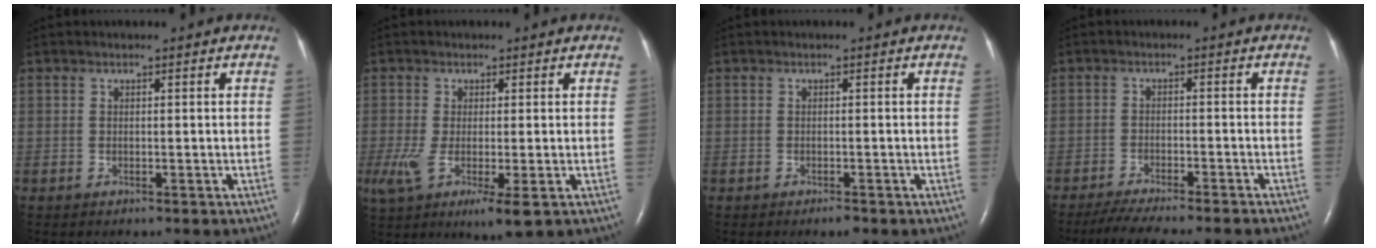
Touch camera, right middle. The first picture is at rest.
{"total": 8.2, "force": [-2.8, 1.7, 7.5], "torque": [-0.138, -0.025, -0.045]}
{"total": 0.9, "force": [-0.7, 0.1, 0.5], "torque": [-0.008, 0.000, -0.009]}
{"total": 10.3, "force": [-9.0, -0.1, 4.9], "torque": [-0.061, -0.022, -0.136]}